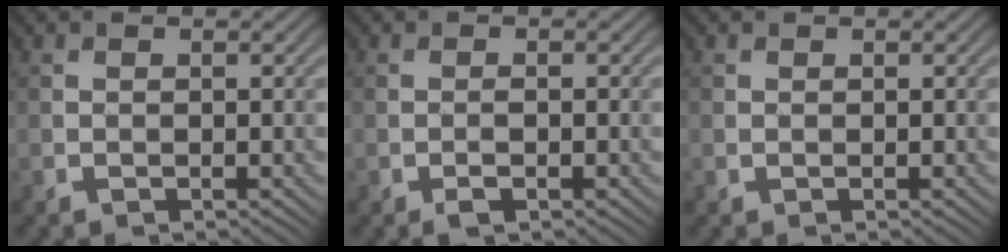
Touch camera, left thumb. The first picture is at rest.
{"total": 1.2, "force": [-0.5, 0.3, 1.0], "torque": [-0.016, 0.004, -0.009]}
{"total": 0.0}